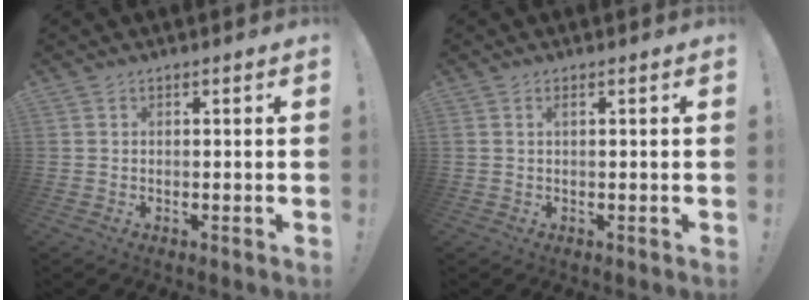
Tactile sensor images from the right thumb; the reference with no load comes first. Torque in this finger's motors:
{"motor_torque": [0.02, 0.00, 0.00, 0.00, 0.00]}